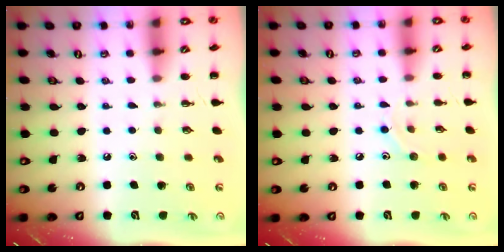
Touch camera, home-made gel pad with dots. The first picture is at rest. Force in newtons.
{"total": 6.3, "press": 6.0, "slide": 1.7}